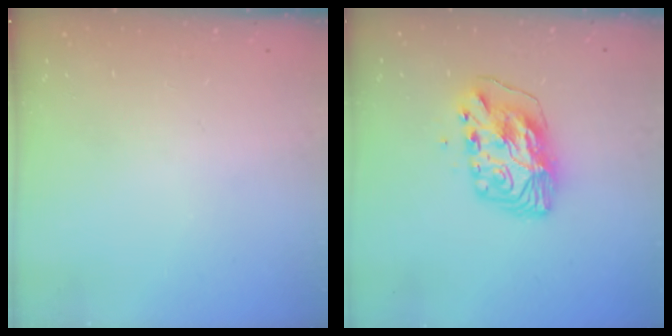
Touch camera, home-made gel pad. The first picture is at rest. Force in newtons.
{"total": 9.6, "press": 9.6, "slide": 0.4}